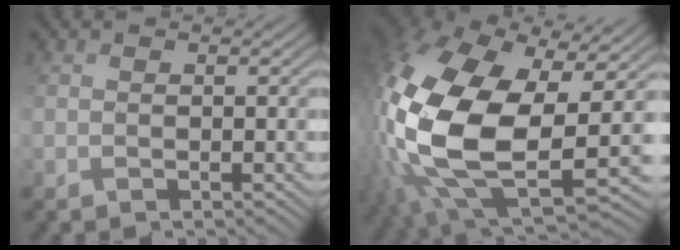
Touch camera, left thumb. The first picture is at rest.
{"total": 19.1, "force": [-0.8, 10.4, 16.0], "torque": [-0.401, -0.038, -0.004]}